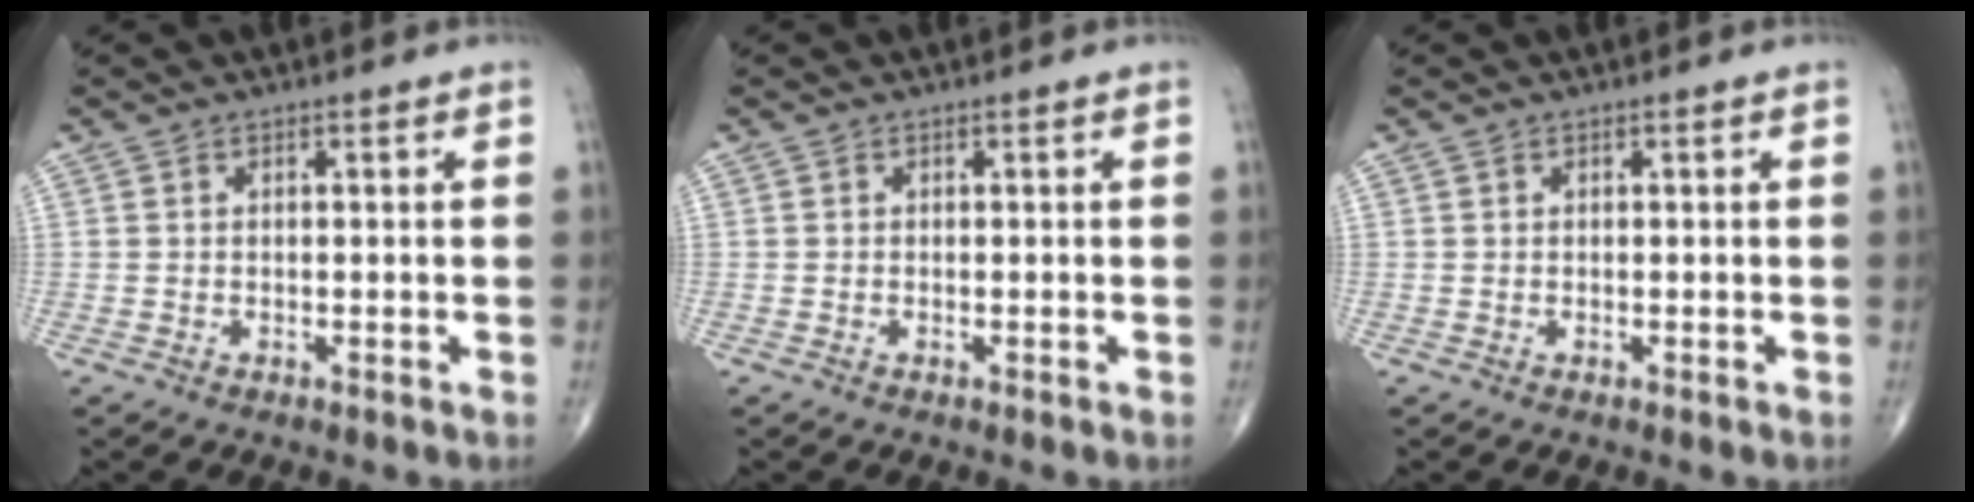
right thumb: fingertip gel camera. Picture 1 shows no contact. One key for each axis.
{"total": 0.0}
{"total": 0.0}